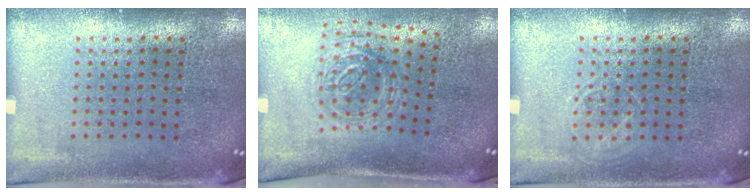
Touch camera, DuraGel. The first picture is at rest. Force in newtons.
{"total": 1.1, "press": 1.0, "slide": 0.4}
{"total": 1.0, "press": 1.0, "slide": 0.1}